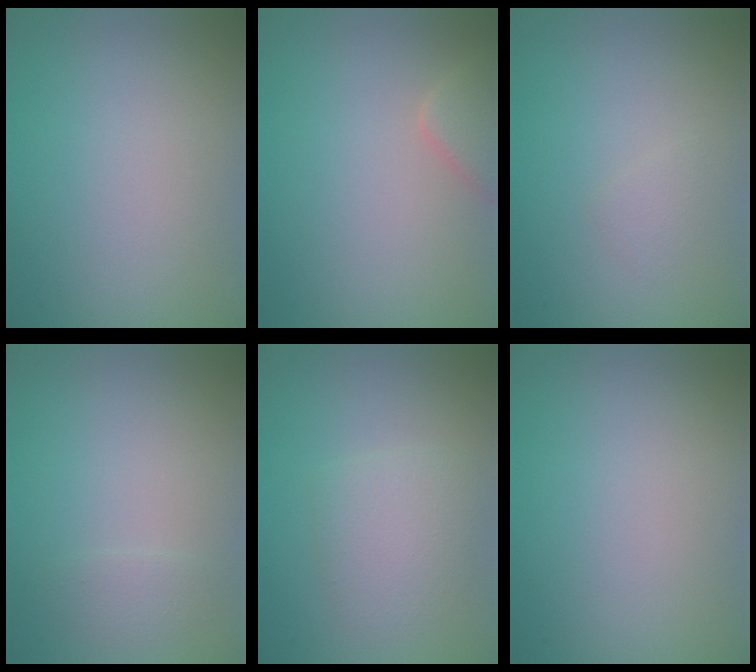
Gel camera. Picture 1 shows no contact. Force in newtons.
{"total": 2.1, "press": 2.1, "slide": 0.2}
{"total": 0.8, "press": 0.8, "slide": 0.1}
{"total": 1.1, "press": 1.1, "slide": 0.0}
{"total": 2.9, "press": 2.9, "slide": 0.0}
{"total": 0.0}